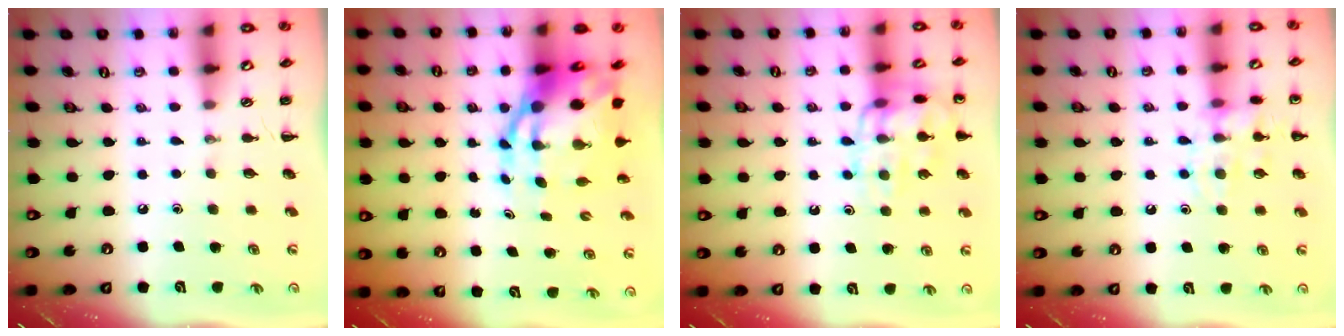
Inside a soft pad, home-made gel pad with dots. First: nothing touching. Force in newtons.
{"total": 11.2, "press": 10.8, "slide": 3.0}
{"total": 14.7, "press": 14.6, "slide": 1.1}
{"total": 11.4, "press": 11.4, "slide": 0.5}